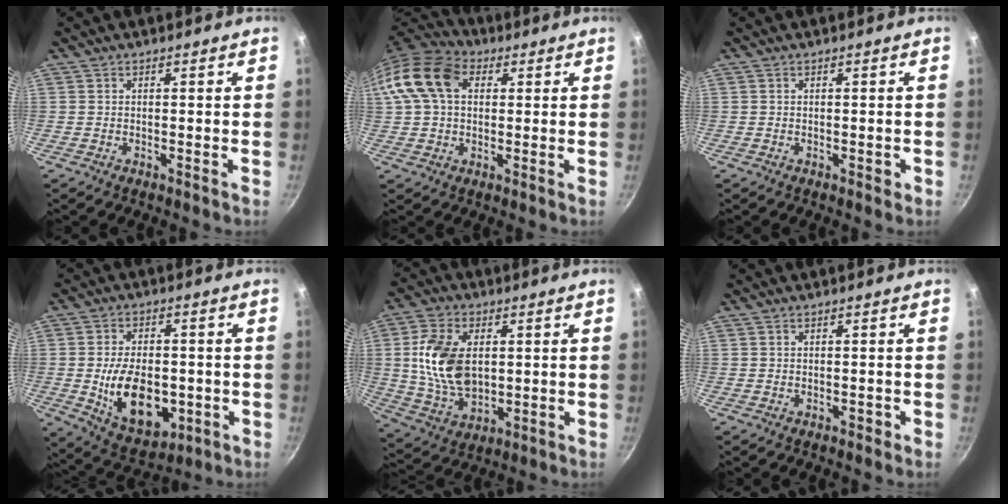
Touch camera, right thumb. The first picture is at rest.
{"total": 13.6, "force": [3.3, 9.5, 9.1], "torque": [-0.159, 0.023, 0.043]}
{"total": 0.8, "force": [-0.2, 0.6, 0.6], "torque": [-0.001, 0.002, -0.002]}
{"total": 15.0, "force": [-2.6, 9.2, 11.5], "torque": [-0.161, -0.004, -0.025]}
{"total": 12.3, "force": [2.6, 7.3, 9.6], "torque": [-0.180, -0.022, 0.060]}
{"total": 0.7, "force": [-0.3, 0.5, 0.4], "torque": [0.003, 0.005, -0.001]}